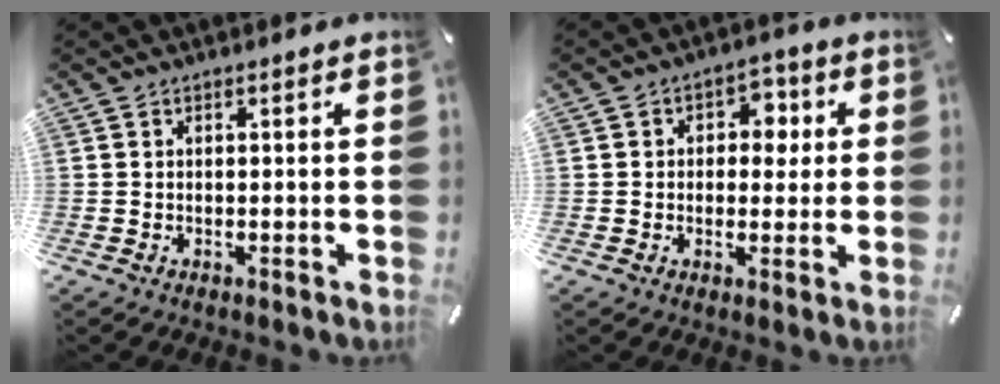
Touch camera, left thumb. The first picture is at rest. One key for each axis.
{"total": 5.6, "fx": 0.2, "fy": 4.6, "fz": 3.3, "tx": -0.030, "ty": 0.003, "tz": -0.007}